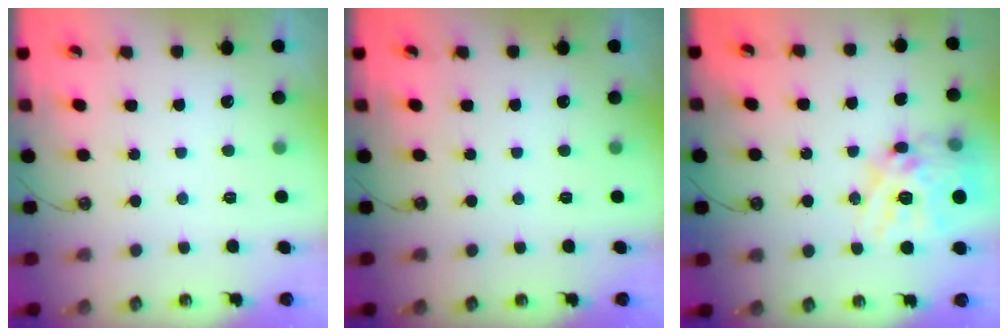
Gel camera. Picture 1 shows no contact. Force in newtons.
{"total": 0.0}
{"total": 17.8, "press": 17.7, "slide": 1.6}